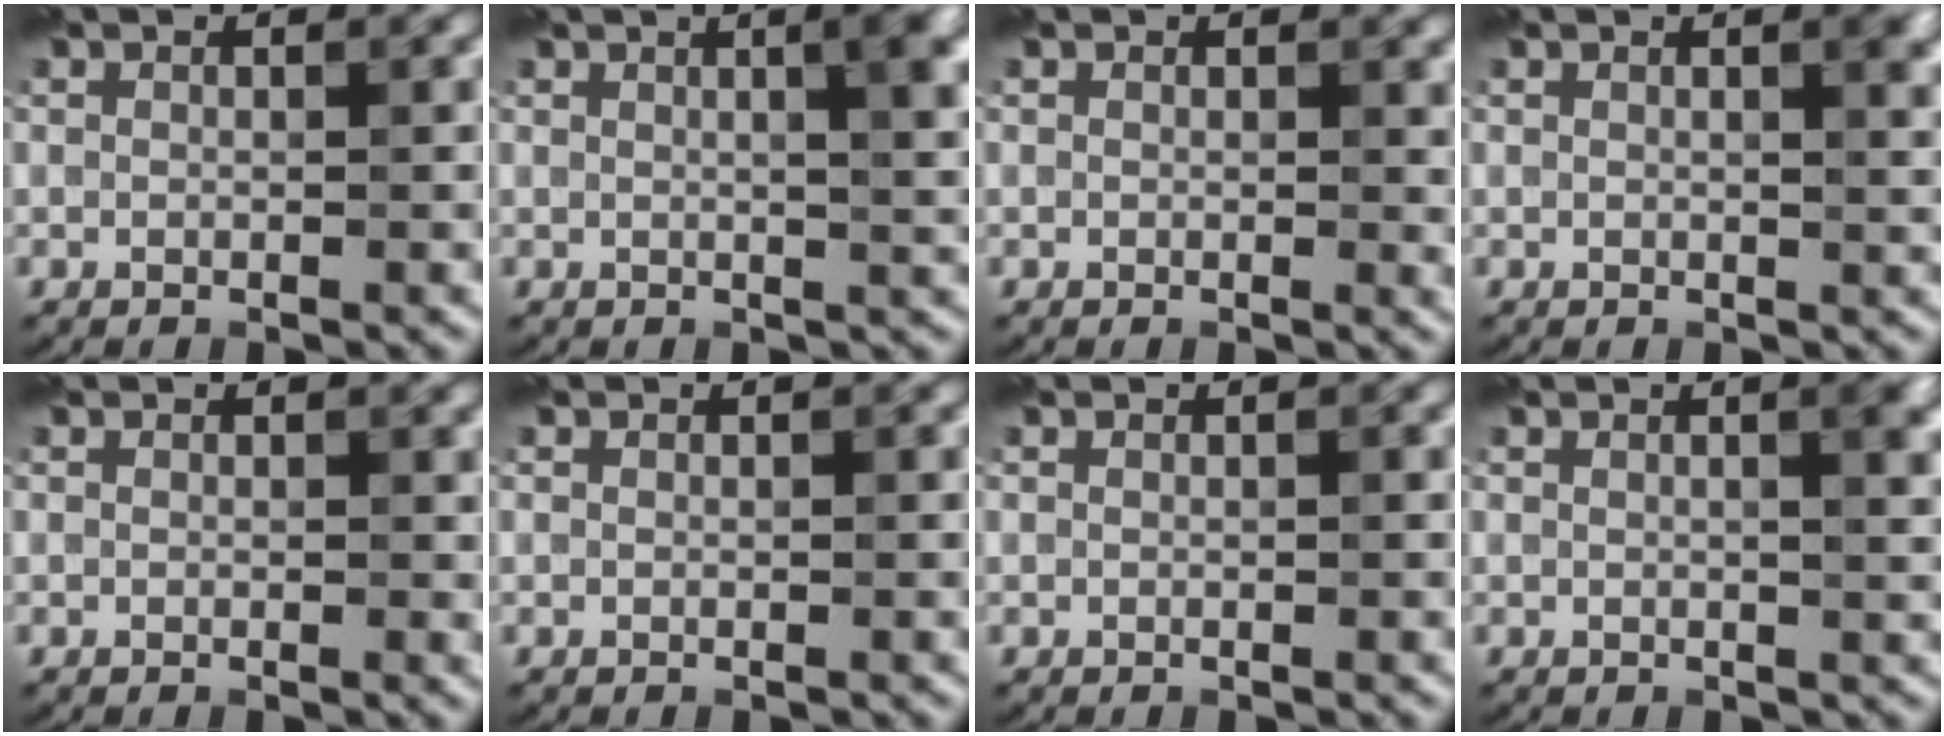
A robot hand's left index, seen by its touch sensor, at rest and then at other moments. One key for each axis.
{"total": 5.9, "fx": 1.9, "fy": 2.2, "fz": 5.1, "tx": -0.033, "ty": 0.029, "tz": 0.001}
{"total": 1.1, "fx": 0.4, "fy": 0.5, "fz": 0.9, "tx": -0.007, "ty": -0.002, "tz": 0.004}
{"total": 2.8, "fx": 1.0, "fy": 0.9, "fz": 2.4, "tx": -0.019, "ty": 0.006, "tz": 0.013}
{"total": 0.6, "fx": 0.2, "fy": 0.3, "fz": 0.5, "tx": -0.006, "ty": -0.002, "tz": 0.002}
{"total": 0.0}
{"total": 0.0}
{"total": 4.1, "fx": 1.2, "fy": 1.7, "fz": 3.6, "tx": -0.023, "ty": 0.019, "tz": 0.003}